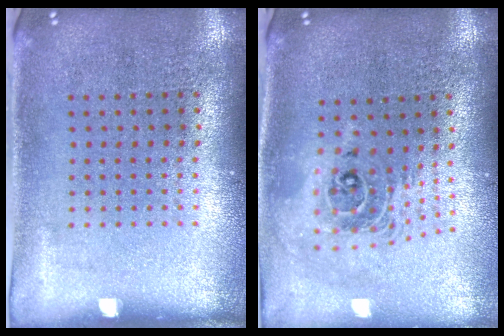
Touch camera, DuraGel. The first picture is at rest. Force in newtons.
{"total": 2.0, "press": 1.6, "slide": 1.3}